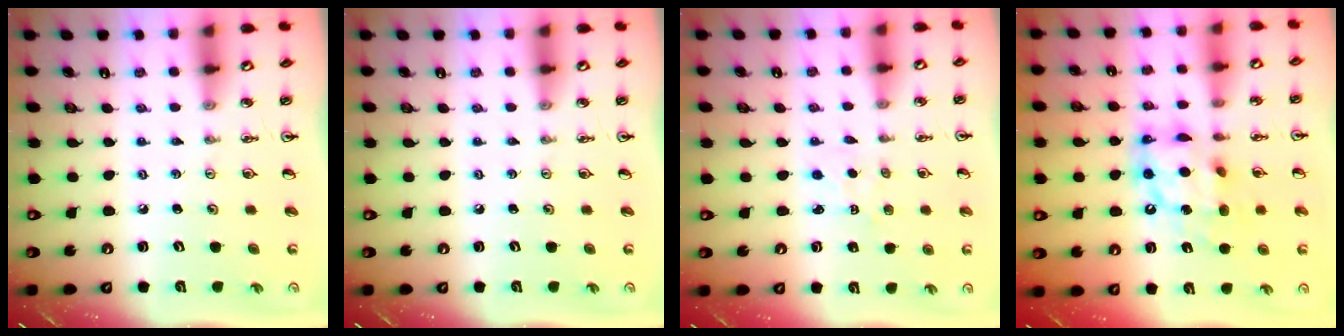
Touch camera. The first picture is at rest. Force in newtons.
{"total": 0.0}
{"total": 1.3, "press": 1.3, "slide": 0.2}
{"total": 13.3, "press": 13.3, "slide": 1.1}